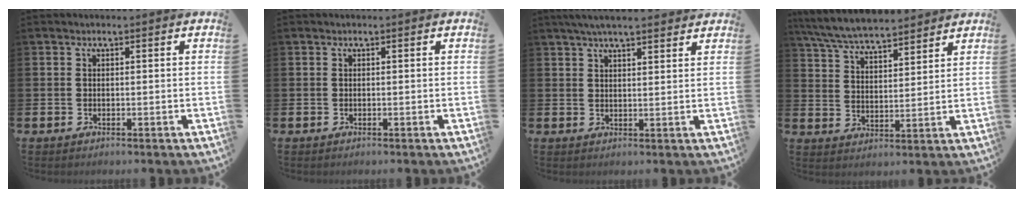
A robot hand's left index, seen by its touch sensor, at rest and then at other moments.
{"total": 0.0}
{"total": 4.4, "force": [4.0, 0.6, 1.7], "torque": [-0.041, -0.007, 0.072]}
{"total": 6.8, "force": [6.5, 0.8, 1.6], "torque": [-0.062, -0.031, 0.119]}